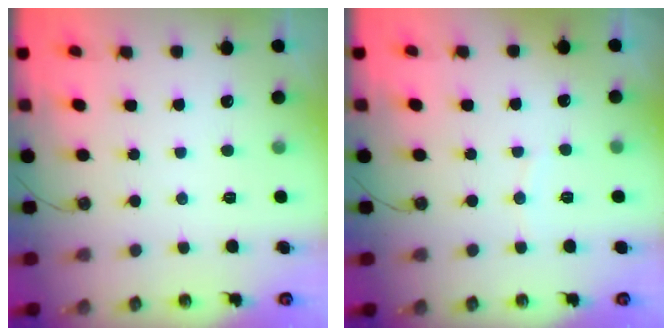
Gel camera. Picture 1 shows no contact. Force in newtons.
{"total": 2.4, "press": 2.4, "slide": 0.3}